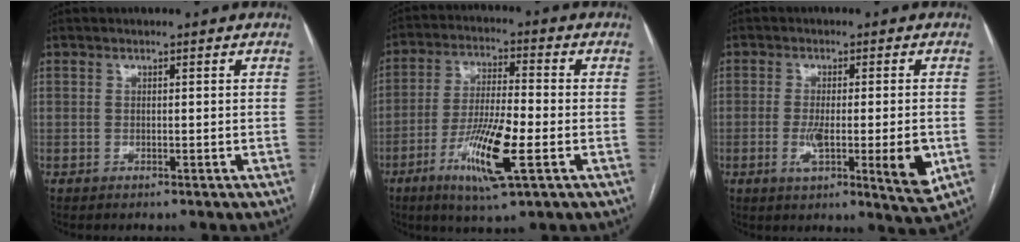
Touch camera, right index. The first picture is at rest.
{"total": 11.9, "force": [-4.5, 1.2, 10.9], "torque": [-0.211, -0.016, -0.080]}
{"total": 9.9, "force": [-2.4, 1.4, 9.5], "torque": [-0.140, -0.017, -0.035]}